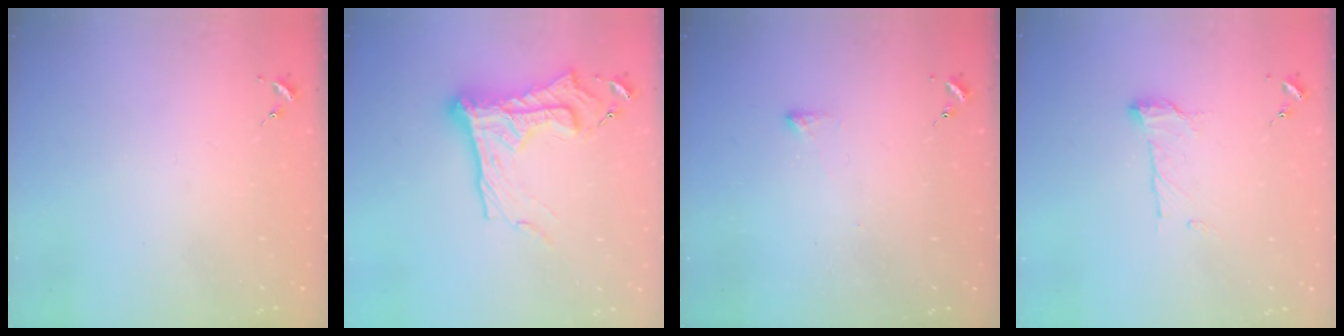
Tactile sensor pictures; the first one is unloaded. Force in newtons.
{"total": 19.7, "press": 19.6, "slide": 1.9}
{"total": 2.4, "press": 2.4, "slide": 0.5}
{"total": 9.3, "press": 9.3, "slide": 0.2}